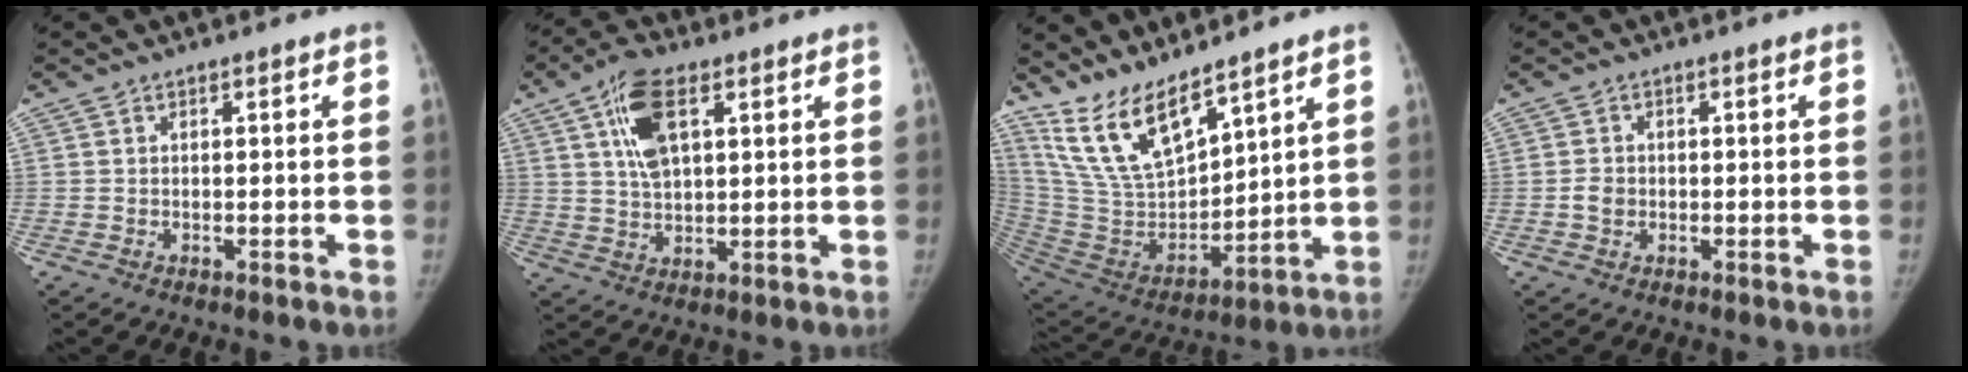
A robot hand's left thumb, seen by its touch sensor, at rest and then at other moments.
{"total": 9.9, "force": [3.9, 4.9, 7.6], "torque": [-0.134, -0.004, 0.073]}
{"total": 15.4, "force": [12.0, 4.7, 8.4], "torque": [-0.136, -0.072, 0.252]}
{"total": 2.3, "force": [-0.4, 2.1, 1.0], "torque": [-0.009, 0.005, -0.006]}